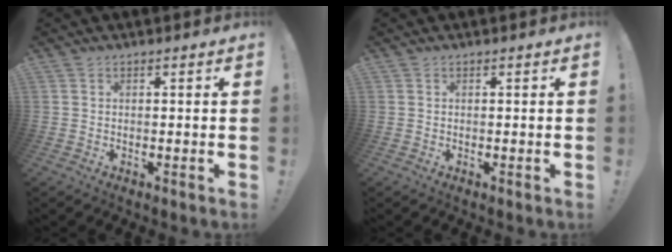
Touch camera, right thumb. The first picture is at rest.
{"total": 0.0}